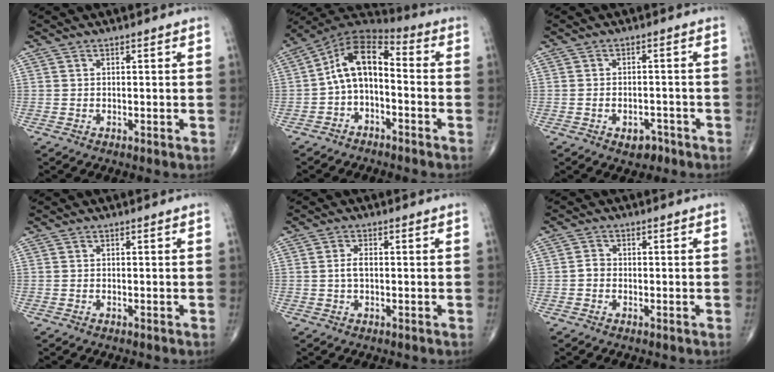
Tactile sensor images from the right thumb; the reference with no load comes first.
{"total": 10.6, "force": [-1.7, 6.1, 8.5], "torque": [-0.133, 0.059, -0.045]}
{"total": 3.7, "force": [-2.1, 2.3, 1.9], "torque": [-0.018, 0.017, -0.025]}
{"total": 0.0}
{"total": 2.1, "force": [-0.1, 1.1, 1.8], "torque": [-0.040, 0.005, -0.003]}
{"total": 1.6, "force": [-0.5, 1.3, 0.8], "torque": [-0.007, 0.005, -0.013]}